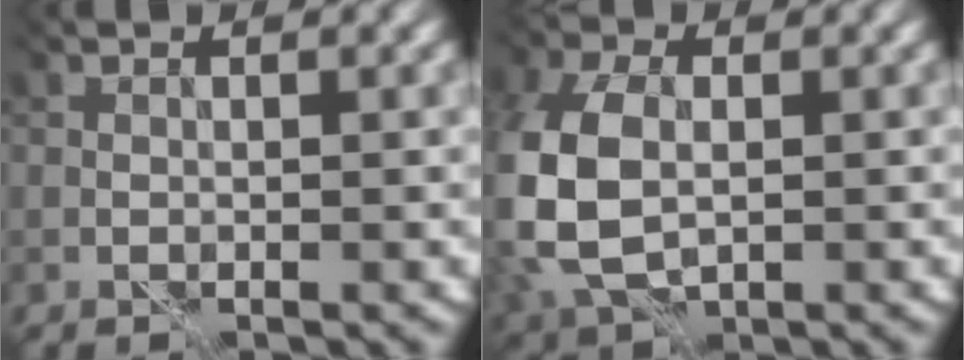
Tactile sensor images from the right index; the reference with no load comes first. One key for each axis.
{"total": 8.6, "fx": -1.0, "fy": 6.0, "fz": 6.0, "tx": -0.183, "ty": -0.010, "tz": -0.014}